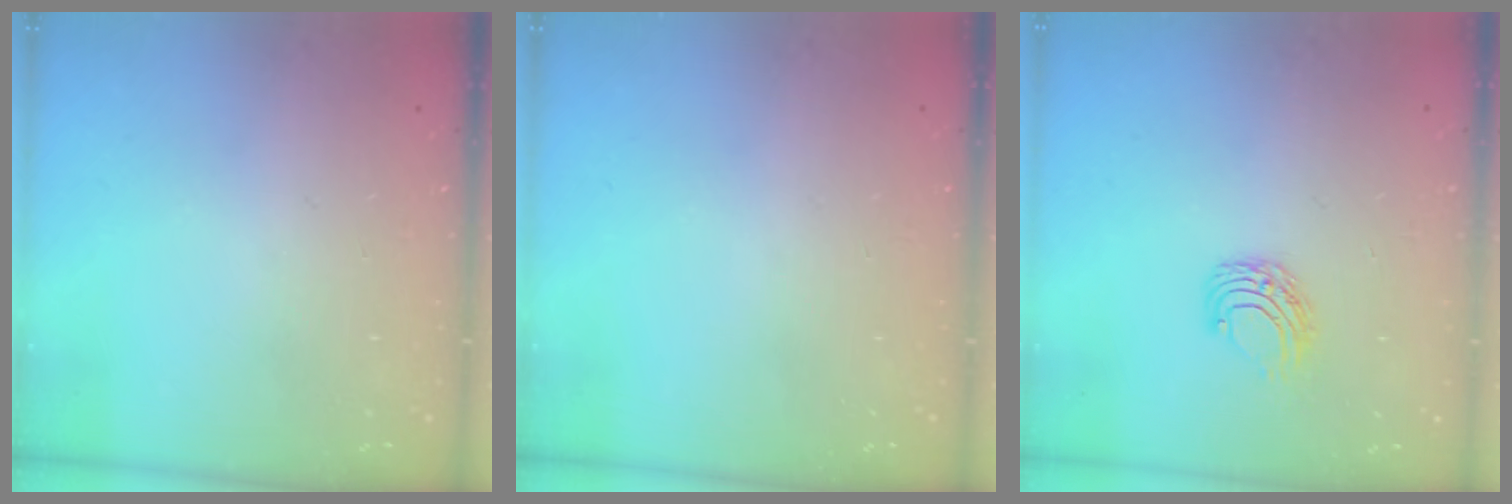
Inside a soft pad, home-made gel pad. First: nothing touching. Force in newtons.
{"total": 0.0}
{"total": 6.7, "press": 6.7, "slide": 0.5}